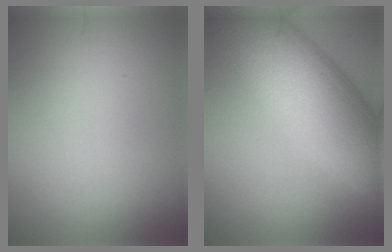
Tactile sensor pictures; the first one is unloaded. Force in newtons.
{"total": 13.9, "press": 13.9, "slide": 0.4}